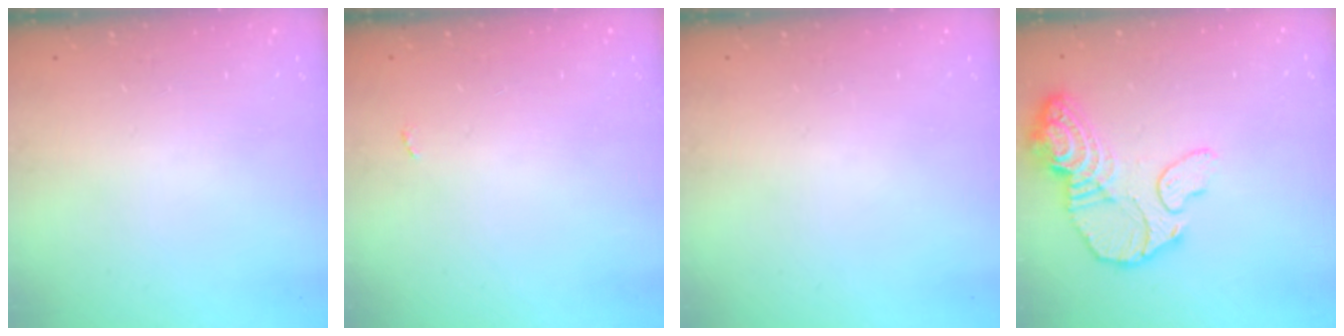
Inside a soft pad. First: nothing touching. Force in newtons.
{"total": 2.2, "press": 2.2, "slide": 0.3}
{"total": 0.0}
{"total": 16.0, "press": 15.9, "slide": 1.4}